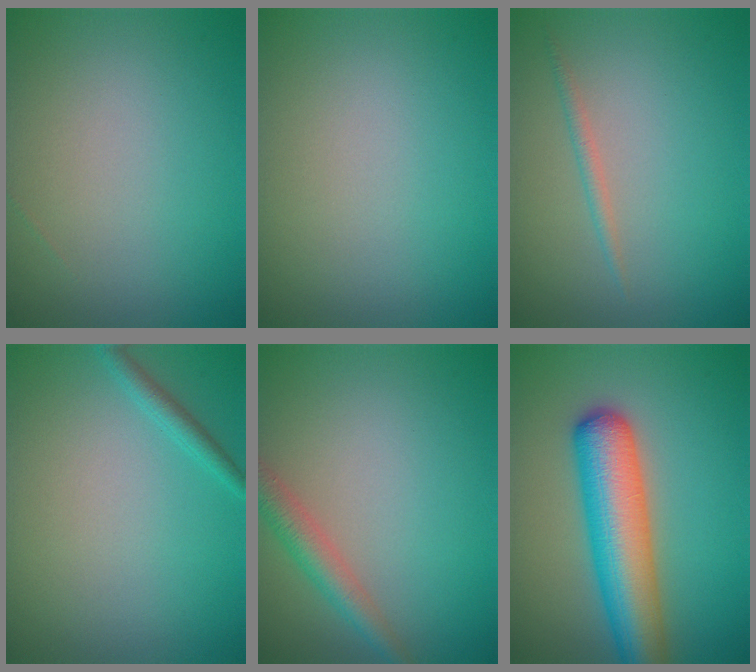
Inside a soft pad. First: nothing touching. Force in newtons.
{"total": 0.0}
{"total": 1.0, "press": 1.0, "slide": 0.0}
{"total": 1.4, "press": 1.4, "slide": 0.1}
{"total": 2.8, "press": 2.8, "slide": 0.1}
{"total": 7.9, "press": 7.8, "slide": 0.4}